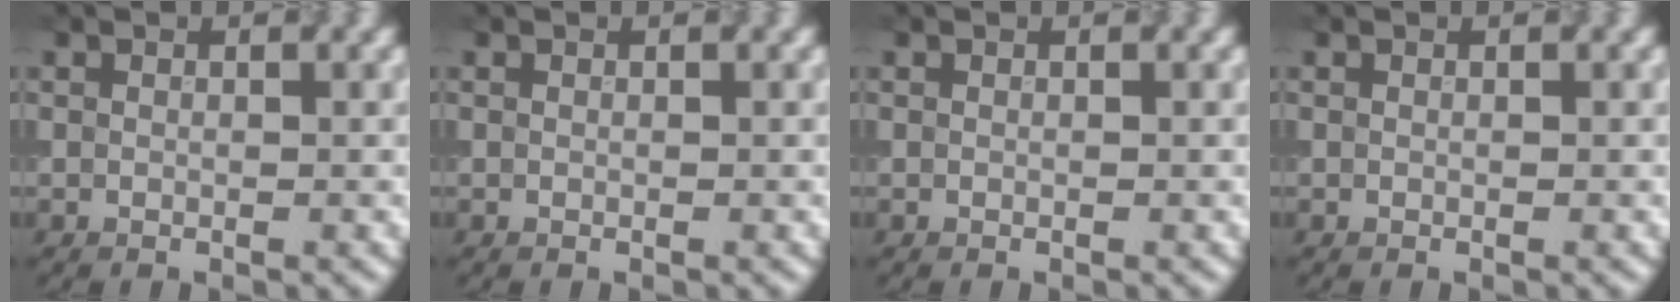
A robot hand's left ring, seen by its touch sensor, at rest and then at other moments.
{"total": 0.0}
{"total": 0.0}
{"total": 0.0}